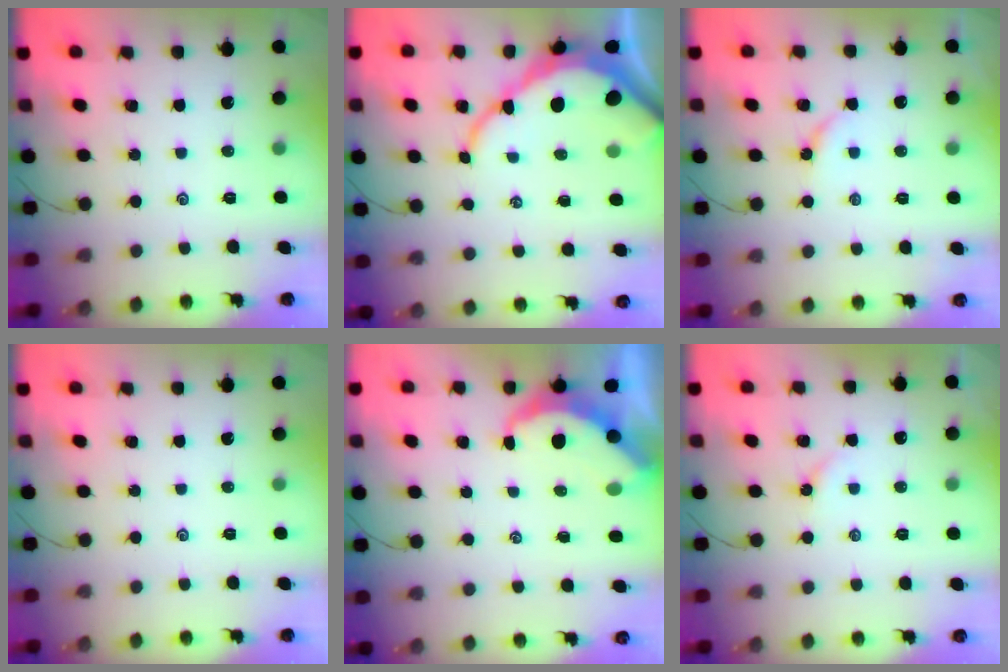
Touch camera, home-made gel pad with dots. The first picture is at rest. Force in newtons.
{"total": 11.7, "press": 11.6, "slide": 1.4}
{"total": 3.6, "press": 3.6, "slide": 0.4}
{"total": 0.0}
{"total": 5.4, "press": 5.4, "slide": 0.5}
{"total": 1.8, "press": 1.8, "slide": 0.4}